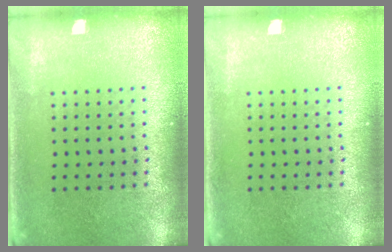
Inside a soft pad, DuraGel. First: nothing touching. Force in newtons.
{"total": 0.0}